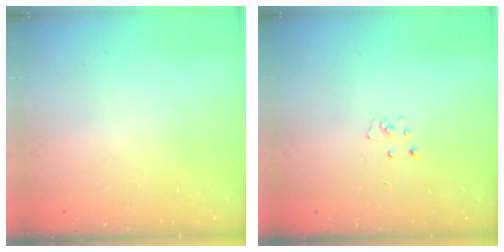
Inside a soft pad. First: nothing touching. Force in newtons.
{"total": 2.6, "press": 2.6, "slide": 0.2}